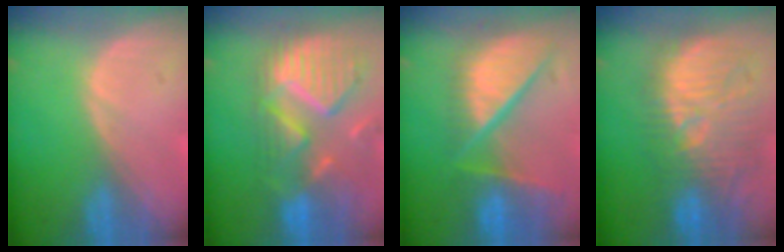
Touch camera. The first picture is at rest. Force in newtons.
{"total": 12.4, "press": 10.6, "slide": 6.5}
{"total": 12.0, "press": 9.8, "slide": 6.8}
{"total": 12.0, "press": 11.5, "slide": 3.4}